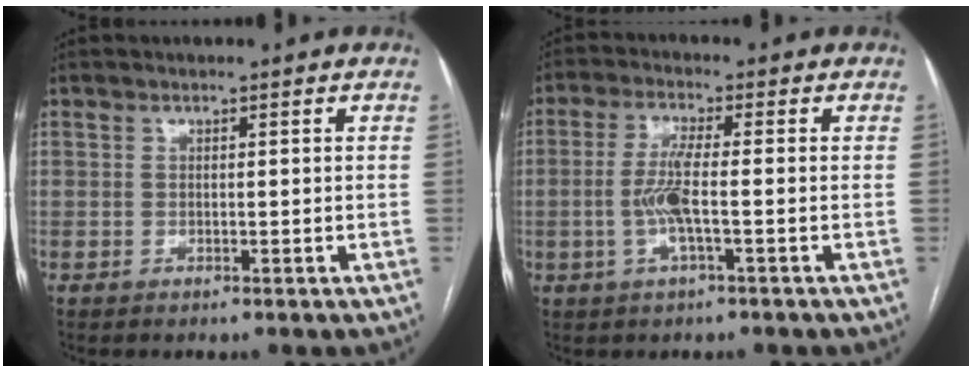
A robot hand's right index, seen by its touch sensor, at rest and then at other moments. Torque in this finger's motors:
{"motor_torque": [1.15, -0.05, 0.67, 0.17]}